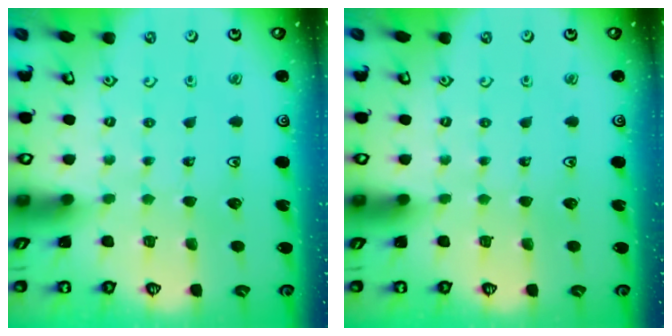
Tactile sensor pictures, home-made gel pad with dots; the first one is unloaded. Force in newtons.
{"total": 0.0}